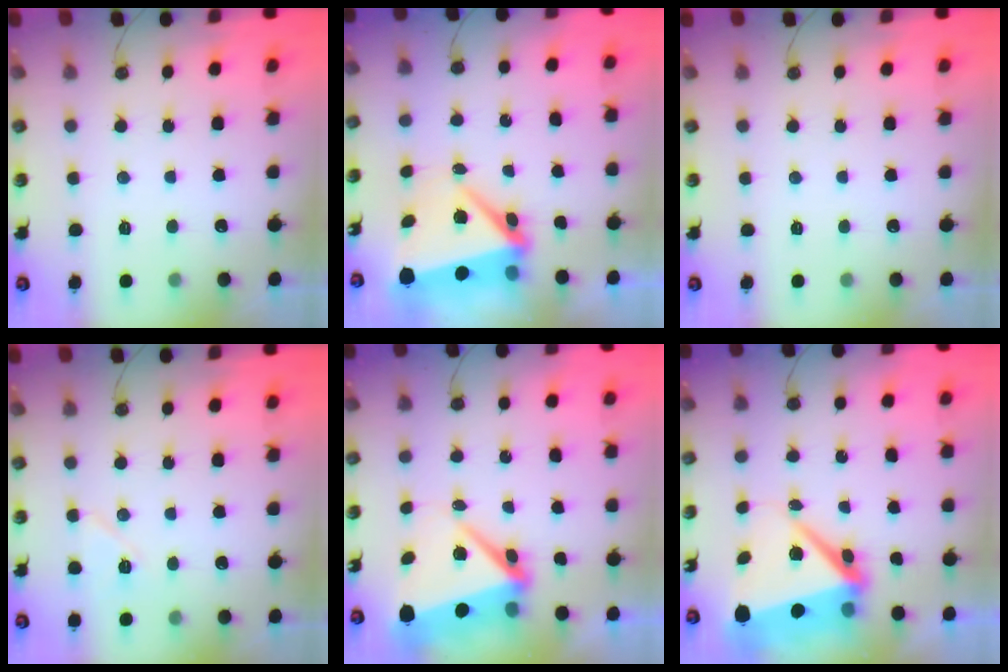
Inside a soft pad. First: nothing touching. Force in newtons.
{"total": 8.0, "press": 7.9, "slide": 1.1}
{"total": 0.0}
{"total": 6.0, "press": 6.0, "slide": 0.2}
{"total": 8.5, "press": 8.2, "slide": 2.0}
{"total": 10.8, "press": 10.7, "slide": 1.2}